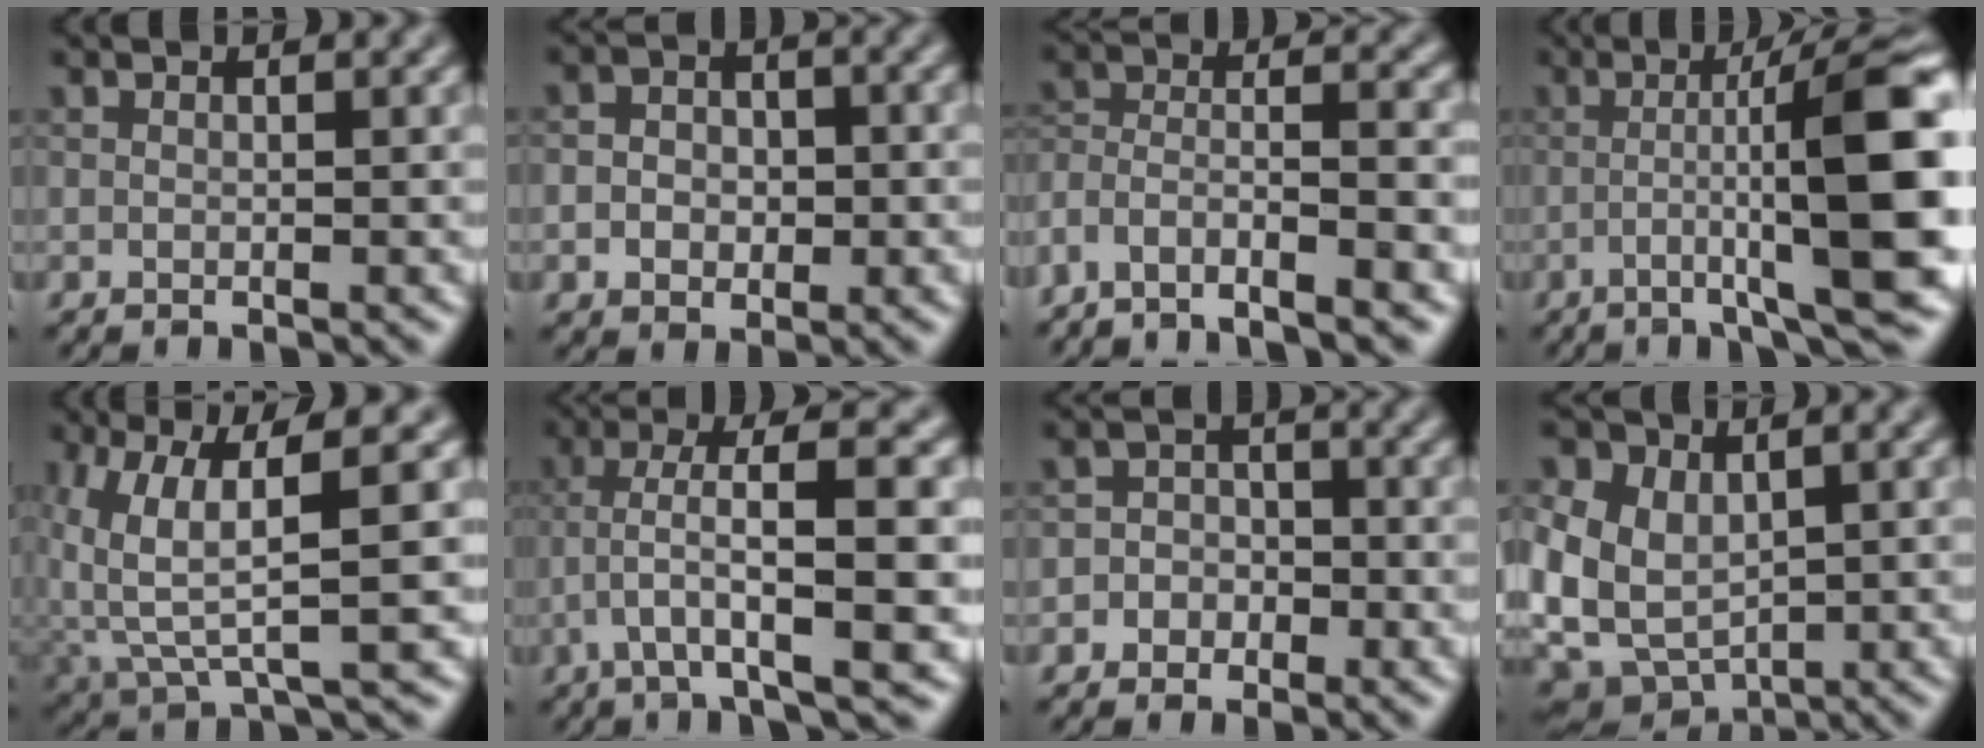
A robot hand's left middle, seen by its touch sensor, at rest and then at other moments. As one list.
[{"total": 3.6, "force": [-0.3, 3.0, 2.0], "torque": [-0.025, -0.006, -0.031]}, {"total": 5.9, "force": [-4.6, 1.3, 3.6], "torque": [-0.066, -0.004, -0.096]}, {"total": 12.8, "force": [-1.2, 2.2, 12.5], "torque": [-0.159, 0.012, -0.023]}, {"total": 7.0, "force": [2.1, 2.1, 6.4], "torque": [-0.143, -0.014, 0.039]}, {"total": 7.5, "force": [-1.0, 1.5, 7.3], "torque": [-0.130, 0.010, -0.025]}, {"total": 3.3, "force": [-1.2, 3.0, 0.7], "torque": [0.020, 0.000, -0.048]}, {"total": 7.4, "force": [0.5, 5.5, 4.9], "torque": [-0.119, -0.019, 0.011]}]